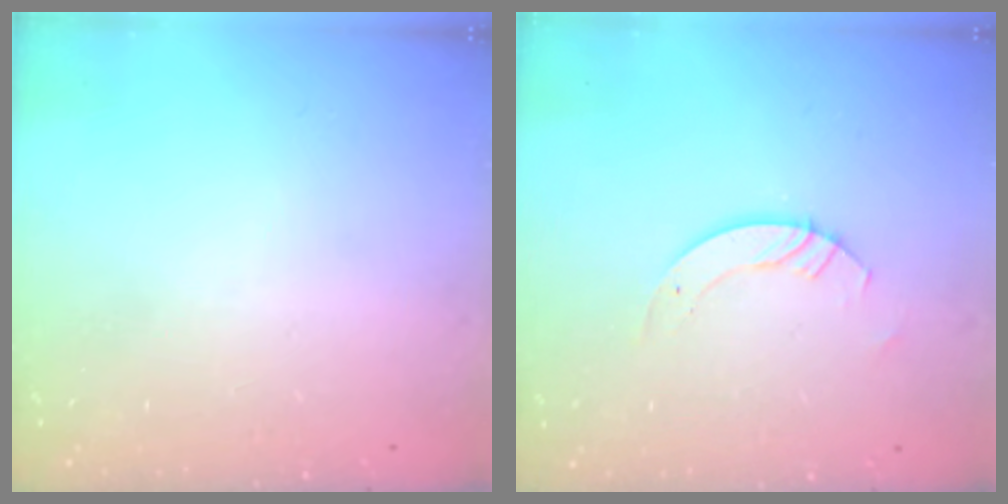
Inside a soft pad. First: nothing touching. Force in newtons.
{"total": 3.7, "press": 3.7, "slide": 0.3}